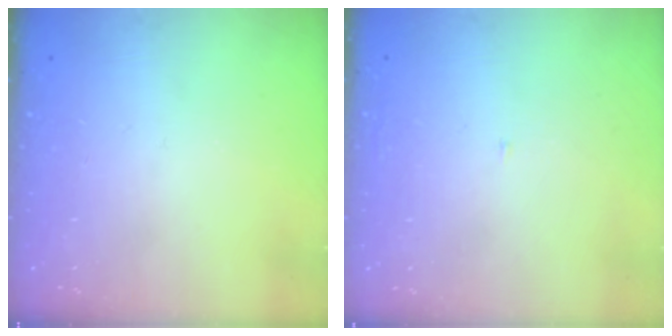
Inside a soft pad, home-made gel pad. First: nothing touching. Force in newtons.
{"total": 2.0, "press": 2.0, "slide": 0.2}